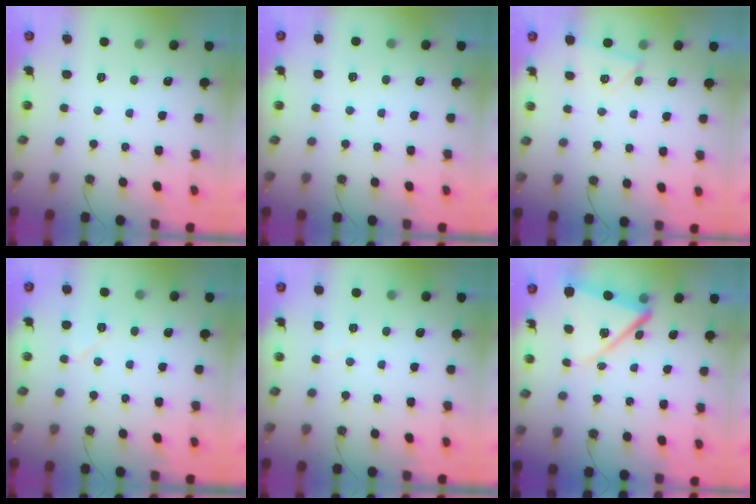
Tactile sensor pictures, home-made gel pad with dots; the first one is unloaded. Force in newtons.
{"total": 2.6, "press": 1.9, "slide": 1.8}
{"total": 4.2, "press": 3.3, "slide": 2.6}
{"total": 5.8, "press": 5.6, "slide": 1.6}
{"total": 3.0, "press": 2.8, "slide": 1.0}
{"total": 11.5, "press": 11.4, "slide": 1.3}